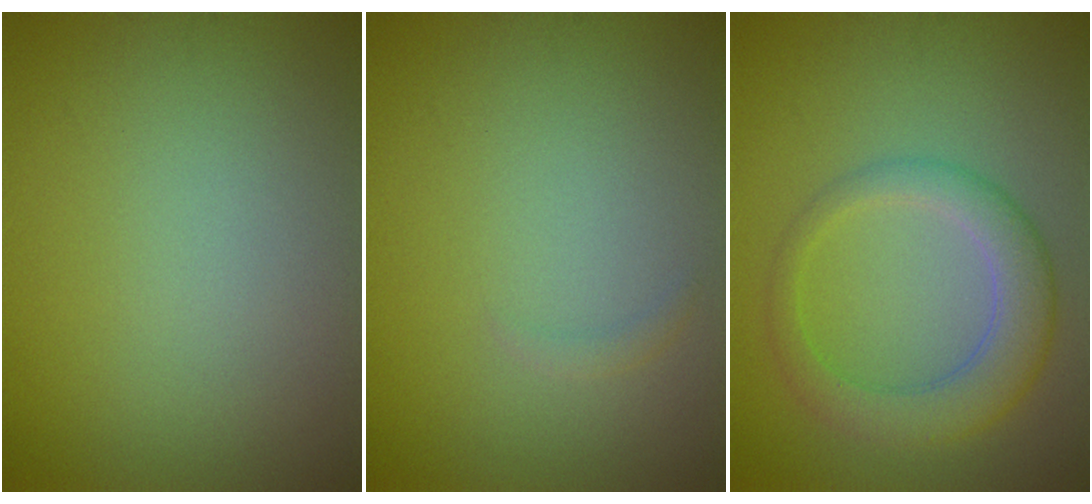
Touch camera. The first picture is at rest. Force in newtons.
{"total": 0.7, "press": 0.7, "slide": 0.0}
{"total": 4.3, "press": 4.3, "slide": 0.3}